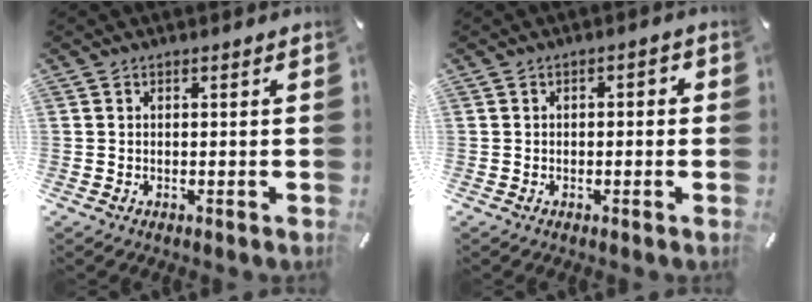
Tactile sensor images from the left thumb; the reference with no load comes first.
{"total": 1.7, "force": [-1.0, 1.0, 1.0], "torque": [-0.018, 0.009, -0.022]}